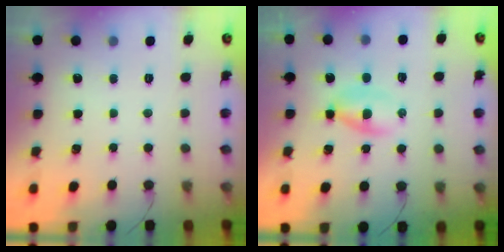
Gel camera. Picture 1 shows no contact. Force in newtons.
{"total": 2.8, "press": 2.5, "slide": 1.3}